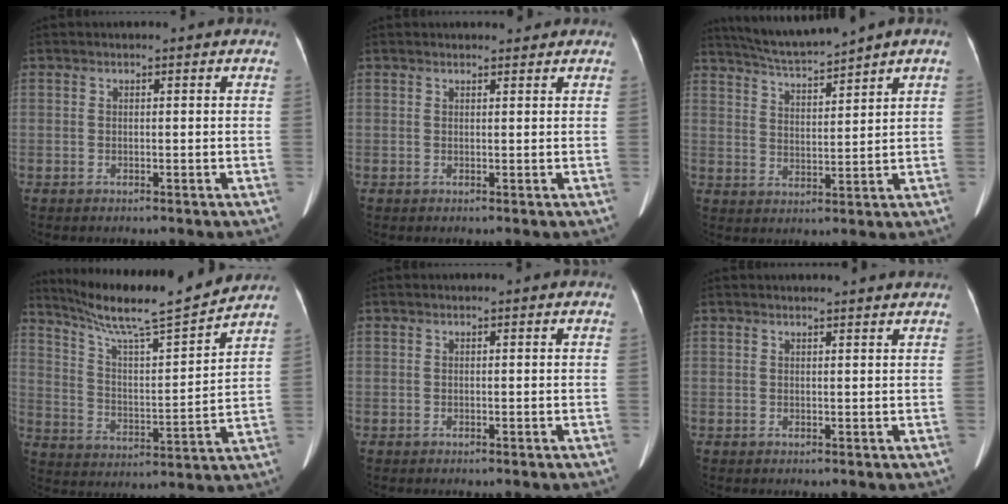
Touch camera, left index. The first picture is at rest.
{"total": 1.6, "force": [1.5, 0.4, 0.2], "torque": [-0.002, 0.005, 0.021]}
{"total": 7.4, "force": [6.7, -1.1, 3.0], "torque": [-0.055, 0.001, 0.125]}
{"total": 16.5, "force": [14.9, -0.6, 7.0], "torque": [-0.125, -0.007, 0.242]}
{"total": 0.0}
{"total": 3.6, "force": [3.5, -0.3, 0.9], "torque": [-0.011, 0.004, 0.035]}